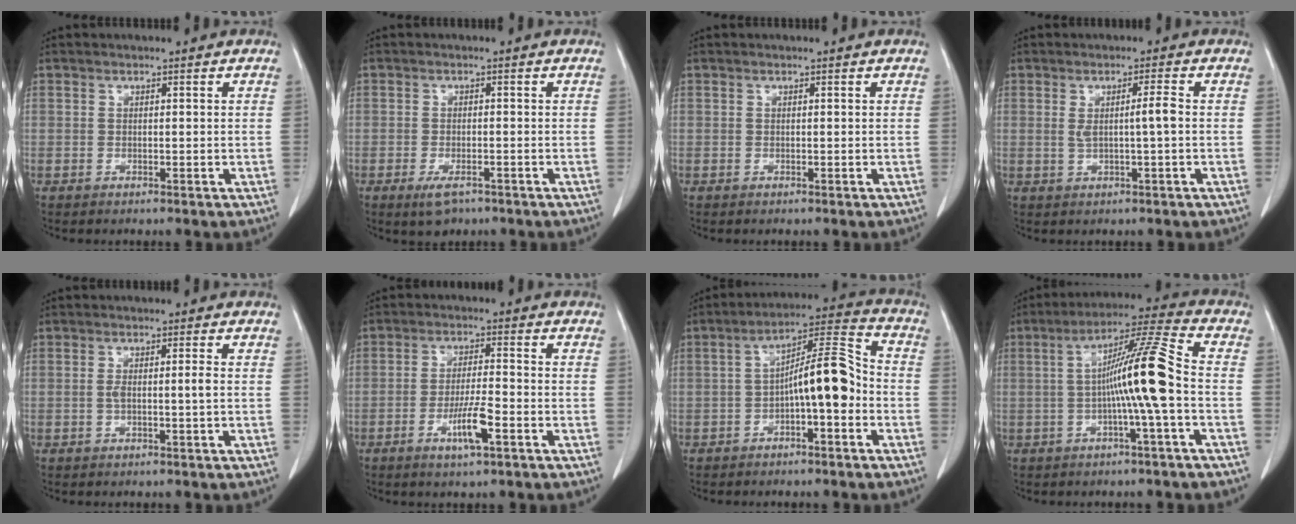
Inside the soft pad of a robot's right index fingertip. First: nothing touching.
{"total": 3.3, "force": [-2.0, 1.4, 2.2], "torque": [-0.041, -0.004, -0.025]}
{"total": 0.0}
{"total": 3.2, "force": [0.2, -0.2, 3.2], "torque": [-0.057, -0.001, 0.006]}
{"total": 2.2, "force": [-0.3, -0.1, 2.2], "torque": [-0.042, 0.000, -0.004]}
{"total": 6.0, "force": [-2.7, 0.5, 5.3], "torque": [-0.100, -0.006, -0.049]}
{"total": 9.9, "force": [-2.1, 2.0, 9.5], "torque": [-0.155, 0.035, -0.034]}
{"total": 11.1, "force": [-1.2, -1.2, 11.0], "torque": [-0.188, 0.016, -0.026]}